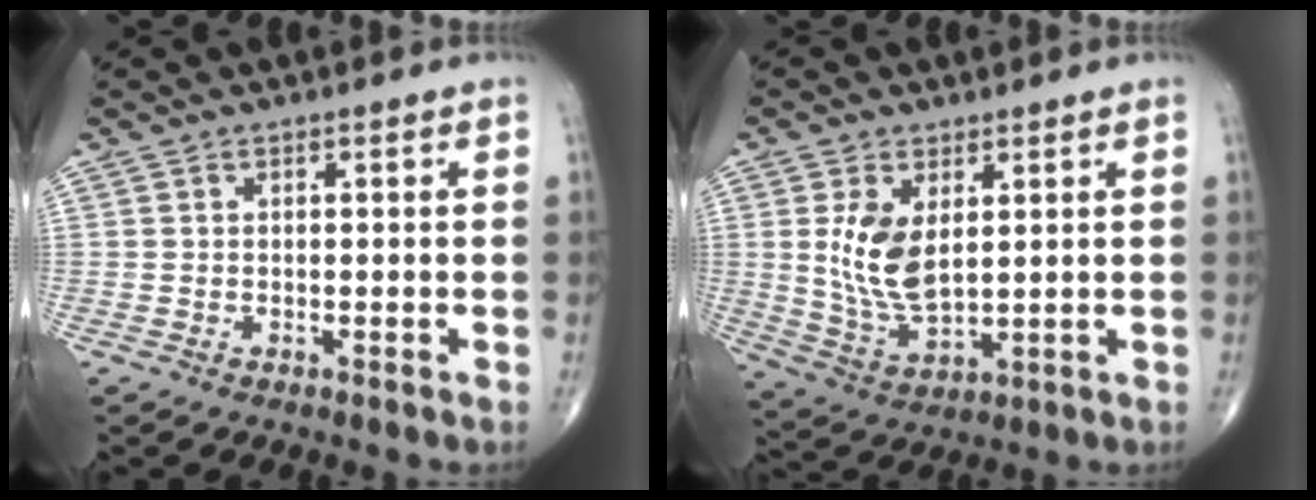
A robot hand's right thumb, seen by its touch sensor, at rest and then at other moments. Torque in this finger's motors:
{"motor_torque": [-0.01, 0.33, 0.85, 0.25, 0.03]}